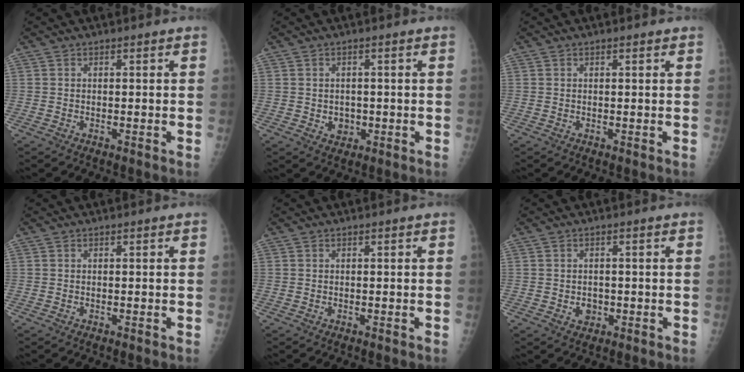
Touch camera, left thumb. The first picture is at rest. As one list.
[{"total": 2.7, "force": [-0.4, 2.3, 1.3], "torque": [-0.007, 0.002, 0.001]}, {"total": 0.6, "force": [0.4, 0.1, 0.4], "torque": [-0.007, 0.000, 0.005]}, {"total": 0.0}, {"total": 0.0}, {"total": 2.4, "force": [-0.6, 2.0, 1.2], "torque": [-0.006, 0.003, -0.002]}]